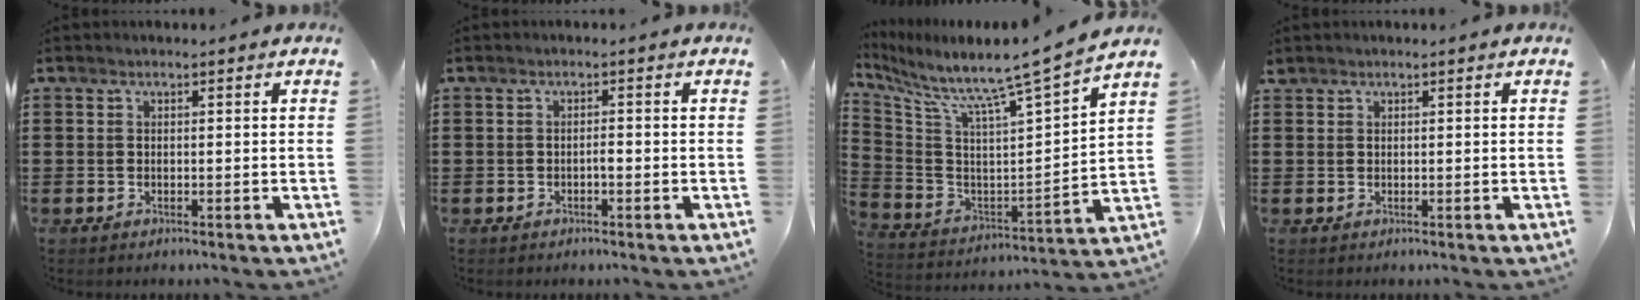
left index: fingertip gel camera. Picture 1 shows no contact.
{"total": 1.1, "force": [-0.4, 0.1, 1.0], "torque": [-0.019, -0.002, -0.007]}
{"total": 8.5, "force": [7.6, -0.8, 3.7], "torque": [-0.098, -0.081, 0.113]}
{"total": 0.7, "force": [0.6, 0.4, 0.1], "torque": [-0.005, 0.002, 0.013]}